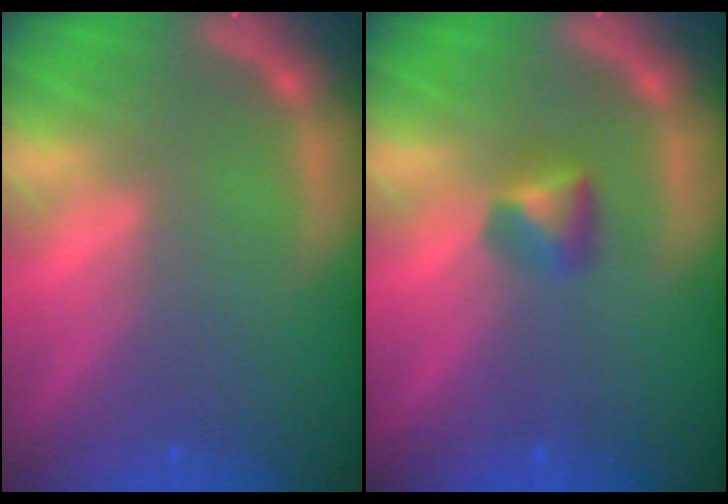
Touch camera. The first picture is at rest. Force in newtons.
{"total": 1.9}